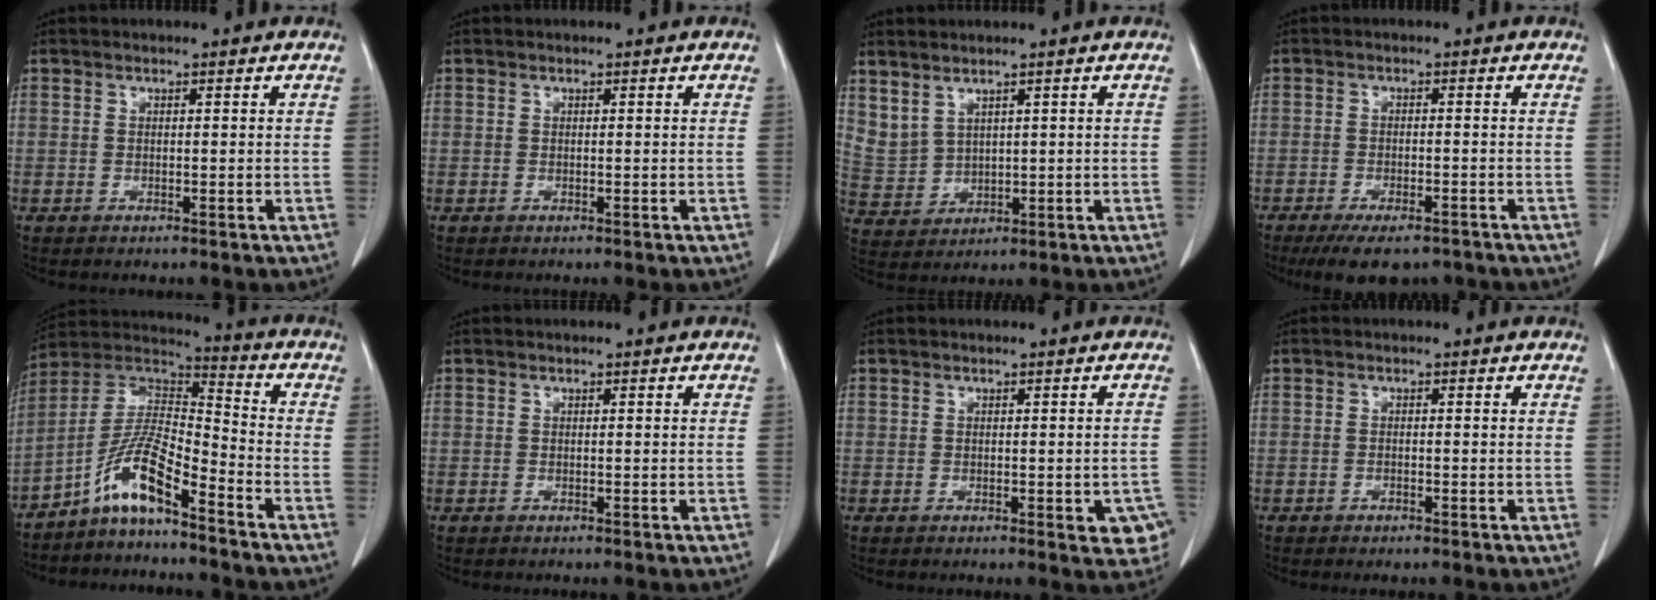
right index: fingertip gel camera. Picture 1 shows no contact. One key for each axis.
{"total": 0.0}
{"total": 5.4, "fx": 3.8, "fy": 3.2, "fz": 2.0, "tx": -0.046, "ty": 0.005, "tz": 0.100}
{"total": 9.3, "fx": -7.3, "fy": 3.4, "fz": 4.7, "tx": -0.064, "ty": -0.006, "tz": -0.106}
{"total": 9.9, "fx": -6.5, "fy": 1.4, "fz": 7.3, "tx": -0.151, "ty": 0.019, "tz": -0.129}
{"total": 0.0}
{"total": 4.8, "fx": -1.1, "fy": 2.5, "fz": 4.0, "tx": -0.032, "ty": 0.011, "tz": -0.006}
{"total": 0.6, "fx": -0.4, "fy": 0.3, "fz": 0.3, "tx": -0.009, "ty": 0.000, "tz": -0.005}